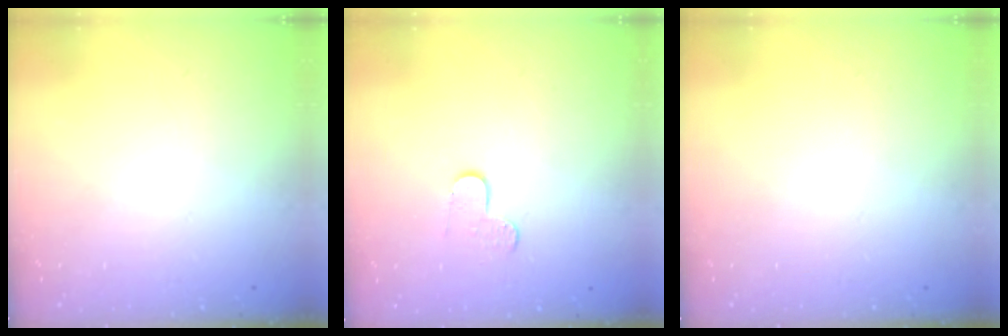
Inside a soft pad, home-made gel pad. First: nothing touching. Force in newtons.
{"total": 6.2, "press": 6.2, "slide": 0.6}
{"total": 0.0}